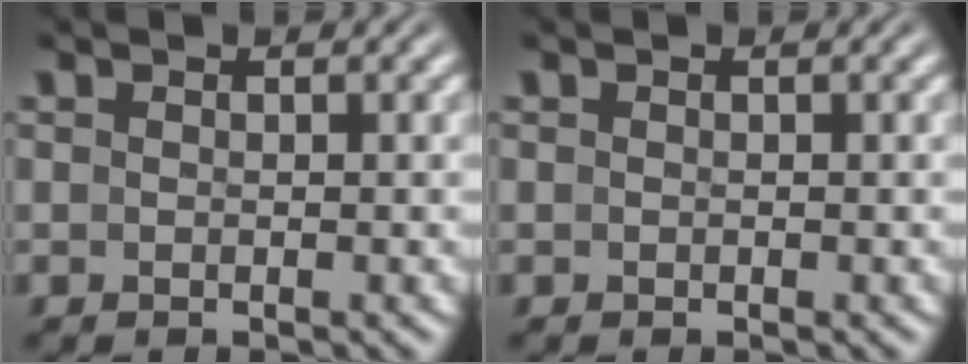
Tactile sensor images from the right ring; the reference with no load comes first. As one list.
[{"total": 0.0}]